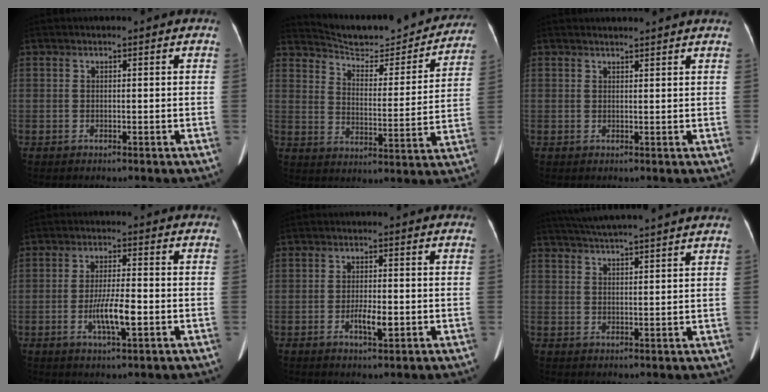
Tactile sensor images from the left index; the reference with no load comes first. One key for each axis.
{"total": 19.9, "fx": 18.8, "fy": 3.6, "fz": 5.6, "tx": -0.075, "ty": -0.028, "tz": 0.248}
{"total": 3.8, "fx": 3.7, "fy": -0.1, "fz": 1.0, "tx": -0.017, "ty": 0.015, "tz": 0.041}
{"total": 6.0, "fx": -1.7, "fy": 0.9, "fz": 5.7, "tx": -0.109, "ty": -0.006, "tz": -0.030}
{"total": 3.6, "fx": -1.1, "fy": 1.0, "fz": 3.3, "tx": -0.061, "ty": 0.000, "tz": -0.016}
{"total": 13.6, "fx": 12.3, "fy": -0.3, "fz": 5.9, "tx": -0.107, "ty": 0.027, "tz": 0.169}